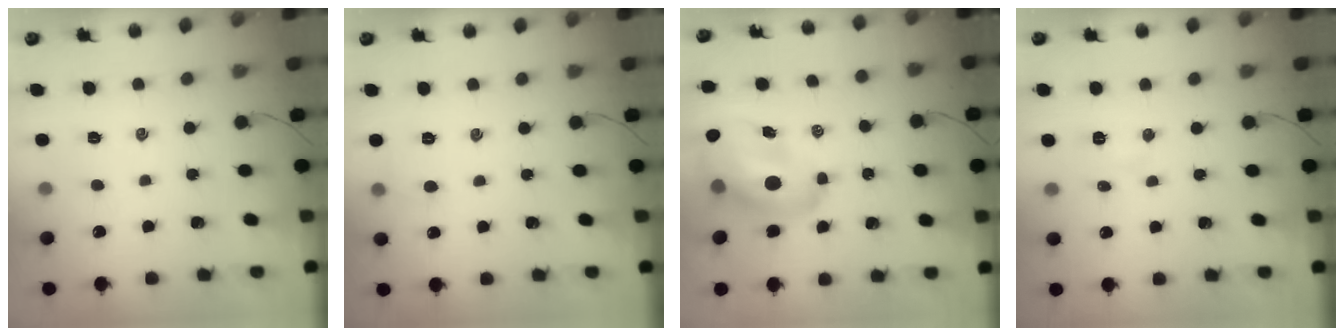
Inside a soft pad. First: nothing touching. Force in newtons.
{"total": 3.9, "press": 3.7, "slide": 1.2}
{"total": 15.0, "press": 14.2, "slide": 4.8}
{"total": 2.4, "press": 2.3, "slide": 0.8}